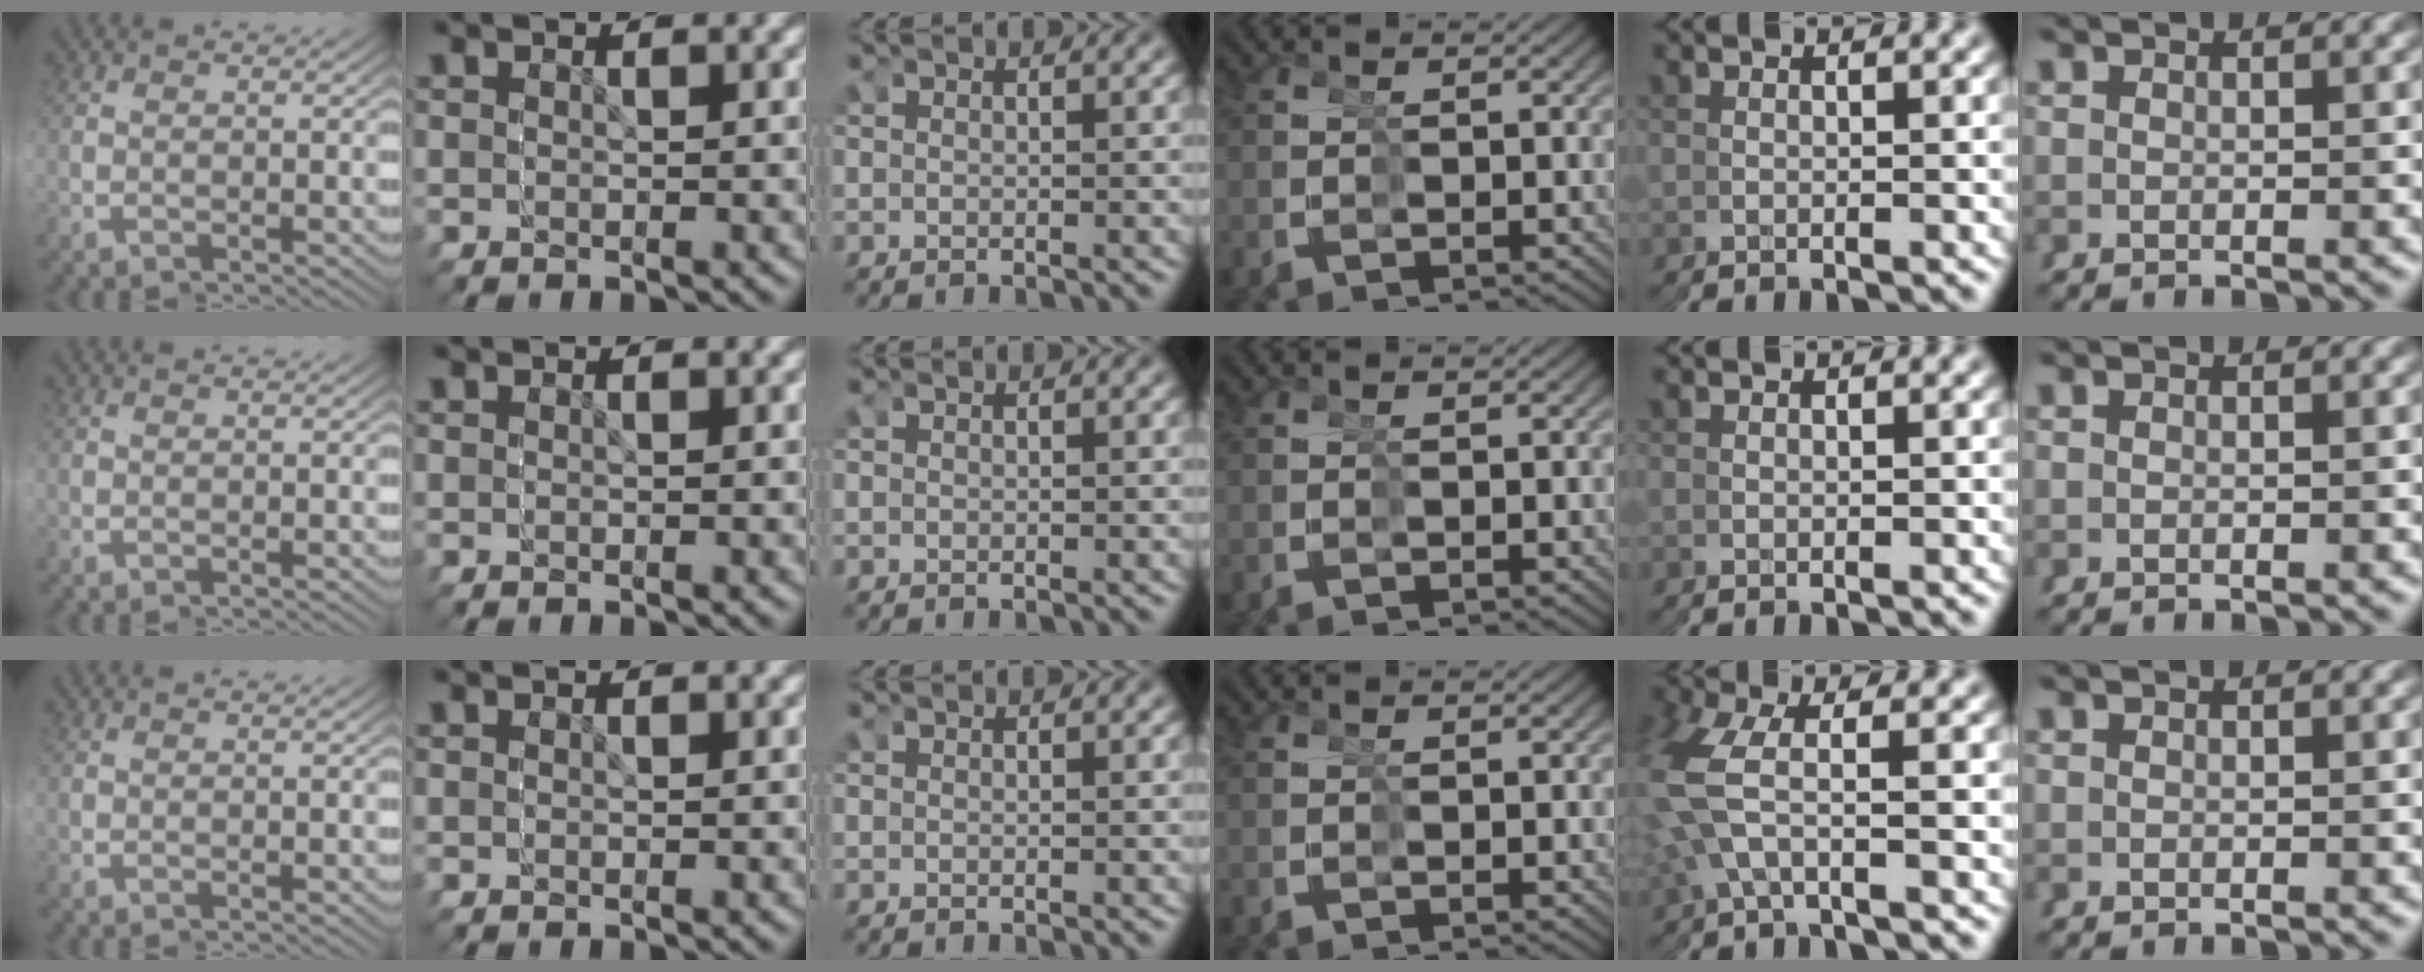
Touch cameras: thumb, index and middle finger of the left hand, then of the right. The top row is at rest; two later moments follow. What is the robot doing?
{"motion": "grasp_and_lifting", "object": "straw"}